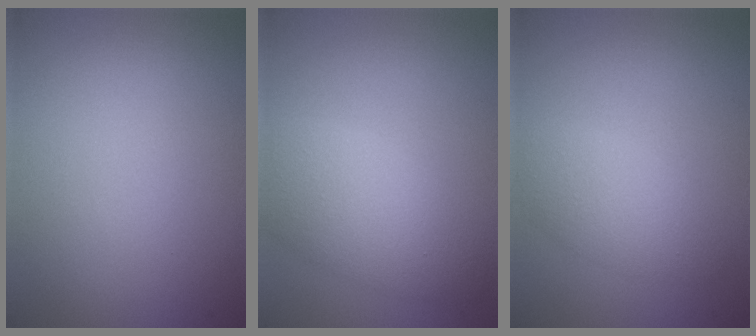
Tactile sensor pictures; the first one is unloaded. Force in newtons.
{"total": 3.7, "press": 3.7, "slide": 0.3}
{"total": 2.9, "press": 2.9, "slide": 0.2}